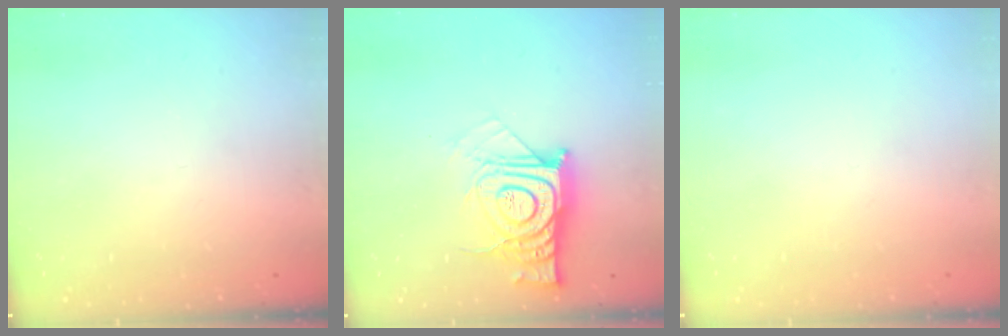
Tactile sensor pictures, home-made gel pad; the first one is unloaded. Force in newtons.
{"total": 14.2, "press": 14.2, "slide": 1.2}
{"total": 1.5, "press": 1.5, "slide": 0.1}